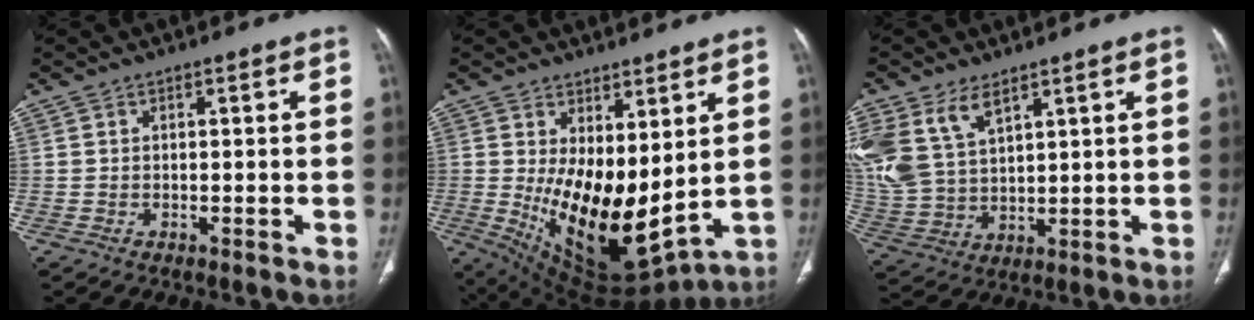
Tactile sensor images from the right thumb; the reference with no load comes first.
{"total": 17.8, "force": [2.0, 8.5, 15.5], "torque": [-0.243, -0.050, 0.063]}
{"total": 13.6, "force": [7.2, 7.8, 8.5], "torque": [-0.186, -0.016, 0.161]}